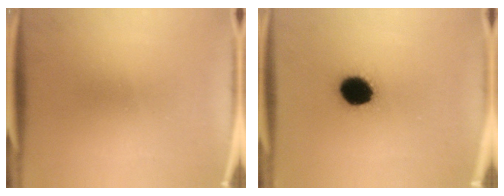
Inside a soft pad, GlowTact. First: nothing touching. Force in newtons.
{"total": 11.6}